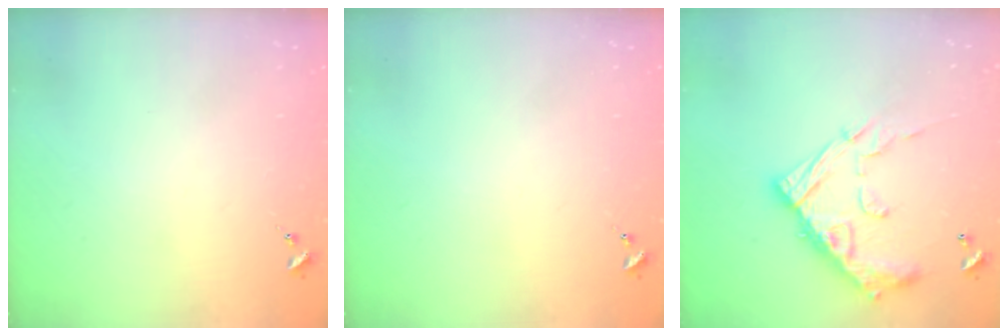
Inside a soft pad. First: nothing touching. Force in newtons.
{"total": 0.0}
{"total": 18.0, "press": 18.0, "slide": 1.4}